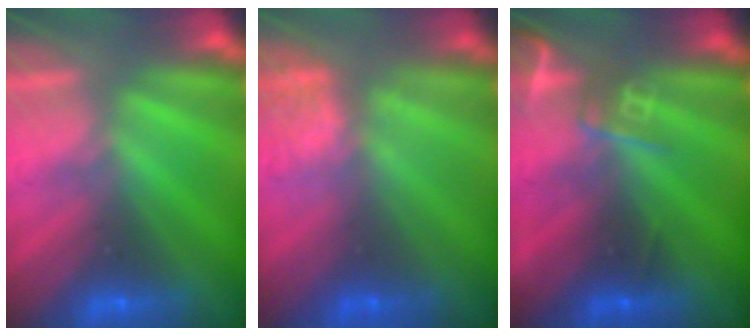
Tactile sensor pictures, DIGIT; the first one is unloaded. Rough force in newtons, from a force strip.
{"total": 4.5}
{"total": 2.7}